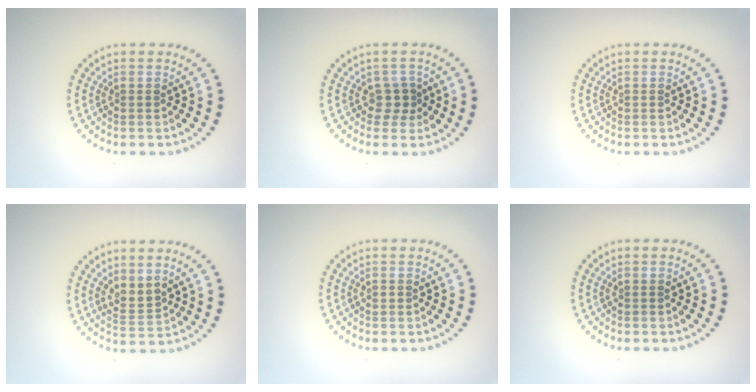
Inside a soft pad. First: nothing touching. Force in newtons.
{"total": 1.8, "press": 1.5, "slide": 1.0}
{"total": 0.0}
{"total": 2.1, "press": 1.6, "slide": 1.3}
{"total": 0.7, "press": 0.7, "slide": 0.0}
{"total": 0.0}